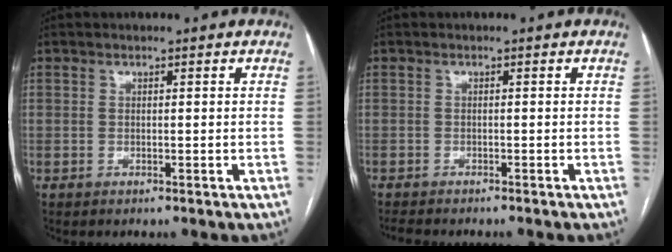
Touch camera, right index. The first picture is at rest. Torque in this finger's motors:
{"motor_torque": [-0.58, -0.25, -0.48, -0.12]}